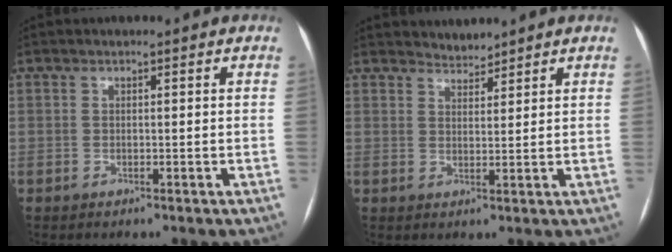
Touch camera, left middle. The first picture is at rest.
{"total": 2.2, "force": [2.2, 0.2, -0.4], "torque": [0.002, 0.003, 0.041]}